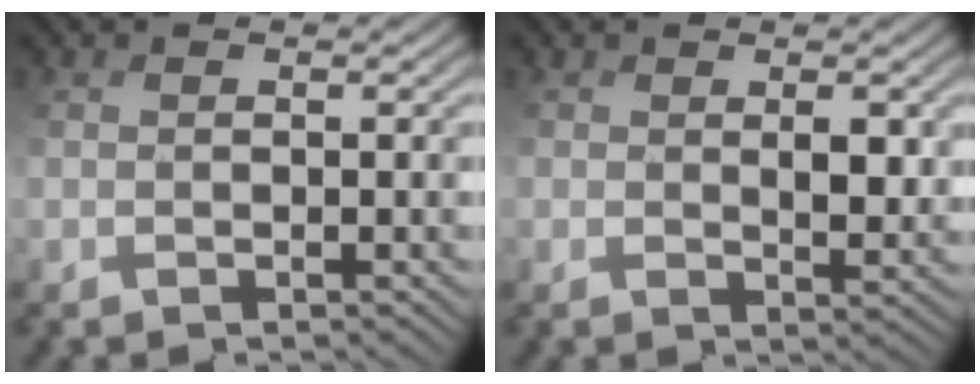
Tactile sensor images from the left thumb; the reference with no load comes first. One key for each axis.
{"total": 3.6, "fx": 1.3, "fy": 1.9, "fz": 2.8, "tx": -0.059, "ty": -0.002, "tz": 0.030}